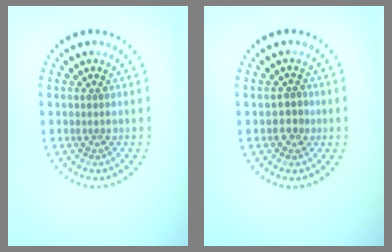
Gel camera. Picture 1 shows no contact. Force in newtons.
{"total": 1.8, "press": 1.7, "slide": 0.5}